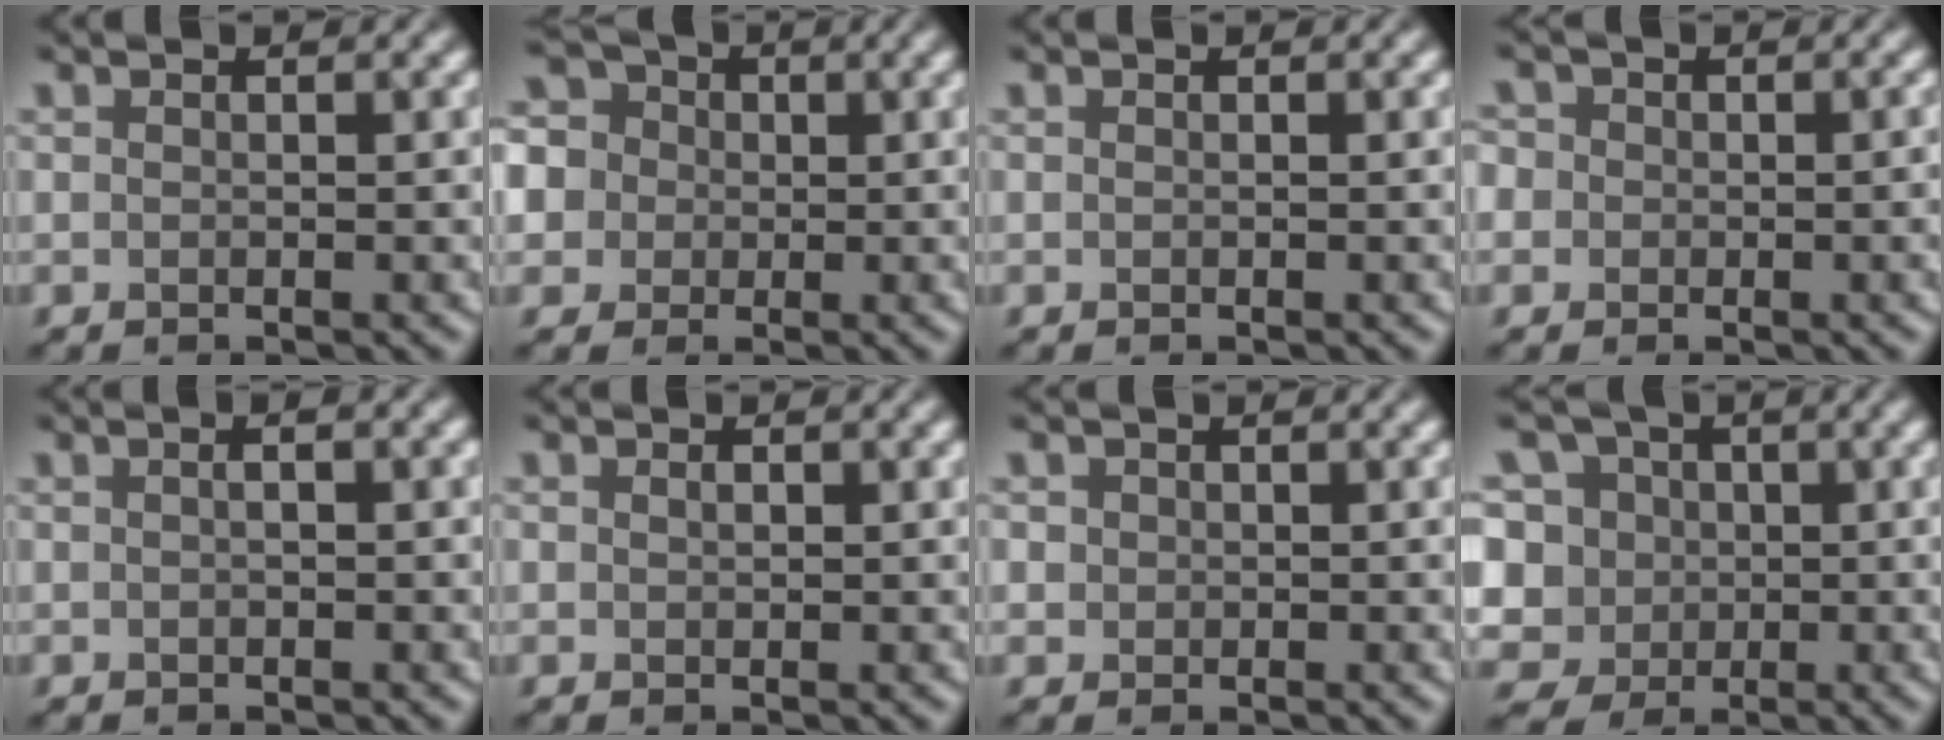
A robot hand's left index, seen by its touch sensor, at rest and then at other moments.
{"total": 9.2, "force": [2.8, 7.7, 4.3], "torque": [-0.089, 0.041, 0.015]}
{"total": 0.0}
{"total": 5.1, "force": [0.8, 4.2, 2.9], "torque": [-0.032, 0.025, -0.018]}
{"total": 1.1, "force": [0.0, 0.4, 1.0], "torque": [-0.015, 0.003, -0.002]}
{"total": 0.8, "force": [0.1, 0.7, 0.5], "torque": [-0.008, 0.000, 0.000]}
{"total": 1.6, "force": [0.4, 1.4, 0.5], "torque": [-0.011, 0.004, 0.009]}
{"total": 11.2, "force": [2.5, 9.5, 5.4], "torque": [-0.124, 0.045, 0.007]}